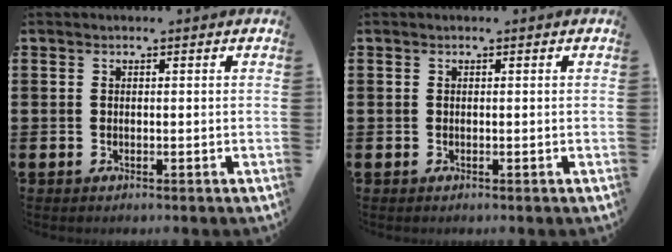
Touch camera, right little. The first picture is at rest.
{"total": 0.0}